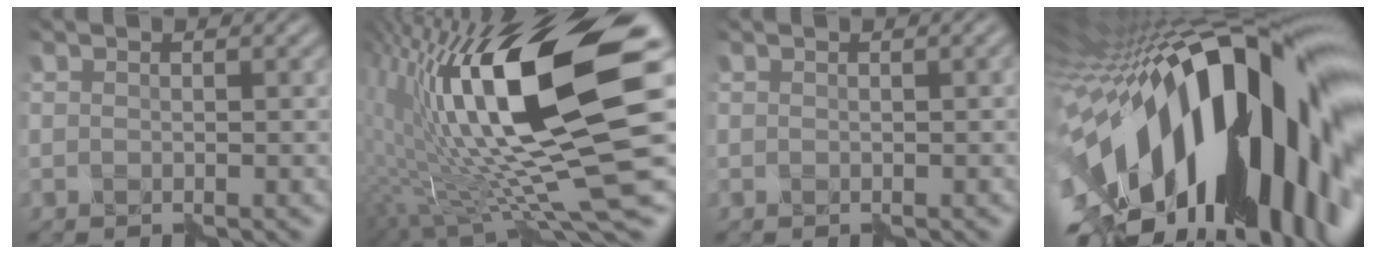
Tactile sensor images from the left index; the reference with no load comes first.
{"total": 16.4, "force": [2.2, 3.7, 15.8], "torque": [-0.267, -0.004, 0.040]}
{"total": 0.5, "force": [-0.1, 0.2, 0.5], "torque": [-0.010, -0.003, -0.004]}
{"total": 21.6, "force": [-3.6, 10.2, 18.7], "torque": [-0.306, -0.016, -0.078]}